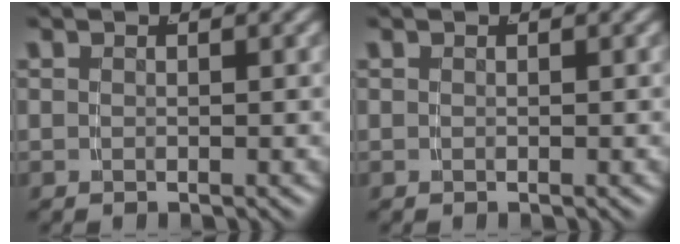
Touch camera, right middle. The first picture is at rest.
{"total": 0.0}